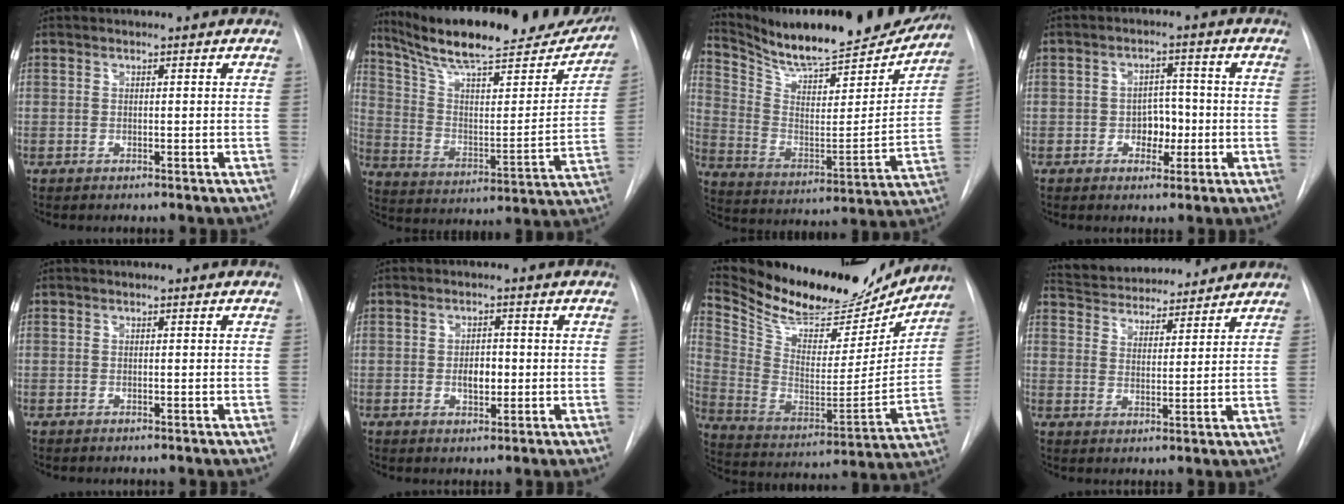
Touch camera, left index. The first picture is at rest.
{"total": 26.5, "force": [23.1, 4.6, 12.1], "torque": [-0.190, -0.043, 0.329]}
{"total": 23.2, "force": [21.3, 3.3, 8.8], "torque": [-0.150, -0.061, 0.317]}
{"total": 4.3, "force": [-1.5, 2.9, 2.7], "torque": [-0.035, 0.004, -0.021]}
{"total": 0.0}
{"total": 3.1, "force": [-0.7, 1.7, 2.4], "torque": [-0.036, -0.003, -0.009]}
{"total": 24.9, "force": [22.2, 7.1, 8.6], "torque": [-0.163, -0.039, 0.337]}
{"total": 14.2, "force": [13.3, 3.5, 3.9], "torque": [-0.061, 0.019, 0.203]}